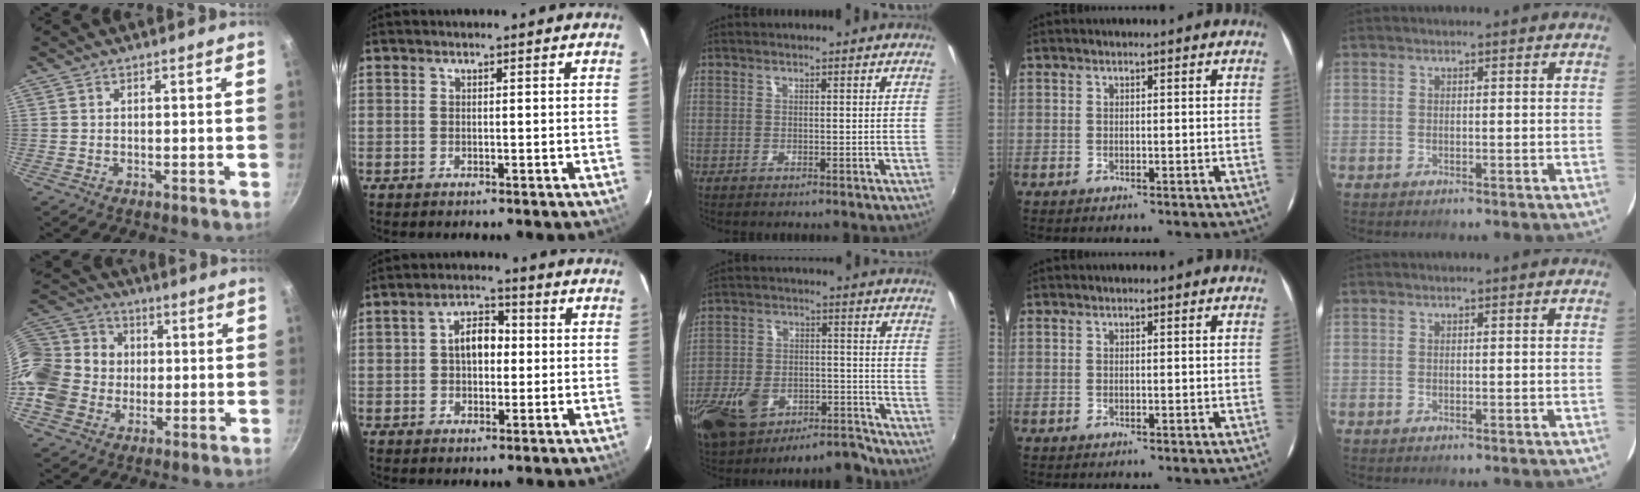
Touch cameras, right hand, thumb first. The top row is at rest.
{"thumb": {"total": 17.5, "force": [-0.8, 15.4, 8.2], "torque": [-0.153, 0.039, -0.016]}, "index": {"total": 6.5, "force": [0.3, 4.3, 4.8], "torque": [-0.080, 0.023, 0.010]}, "middle": {"total": 16.0, "force": [-11.4, 7.7, 8.3], "torque": [-0.179, -0.004, -0.182]}}